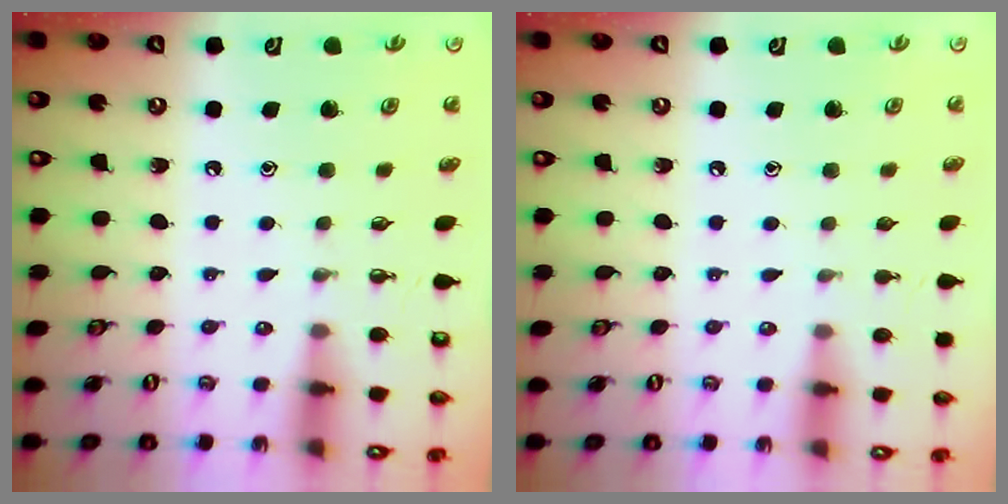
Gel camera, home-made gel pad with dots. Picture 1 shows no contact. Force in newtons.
{"total": 0.0}